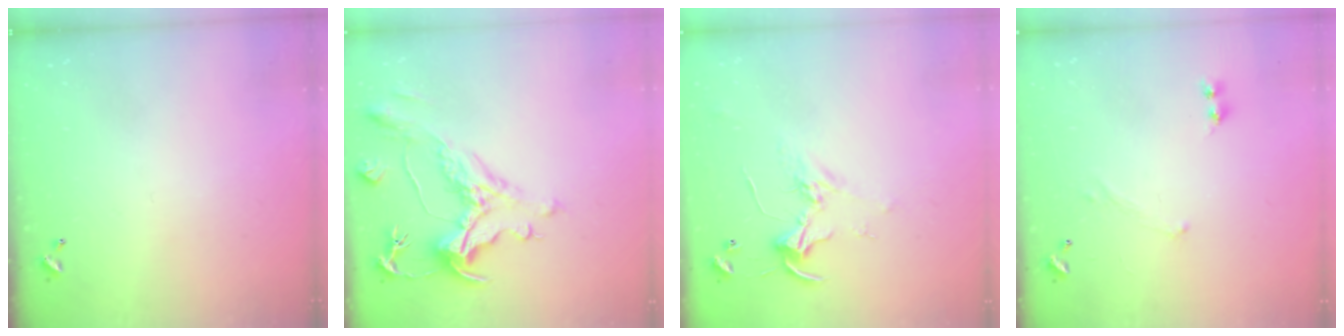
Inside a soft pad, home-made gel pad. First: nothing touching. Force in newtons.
{"total": 1.9, "press": 0.8, "slide": 1.7}
{"total": 2.5, "press": 2.5, "slide": 0.2}
{"total": 0.7, "press": 0.7, "slide": 0.3}